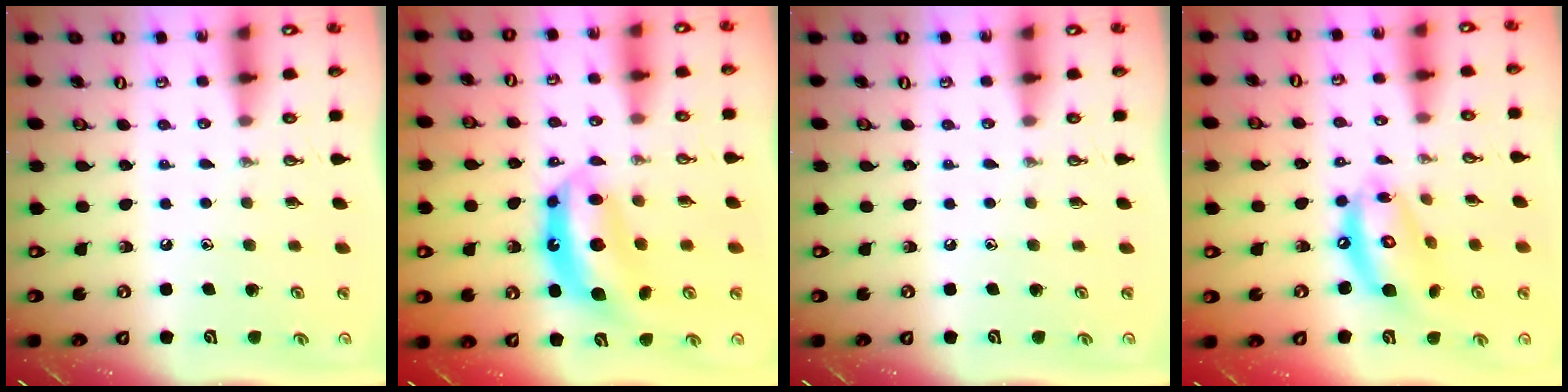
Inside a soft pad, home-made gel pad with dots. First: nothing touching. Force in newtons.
{"total": 11.5, "press": 11.4, "slide": 1.4}
{"total": 0.0}
{"total": 13.8, "press": 13.7, "slide": 1.5}